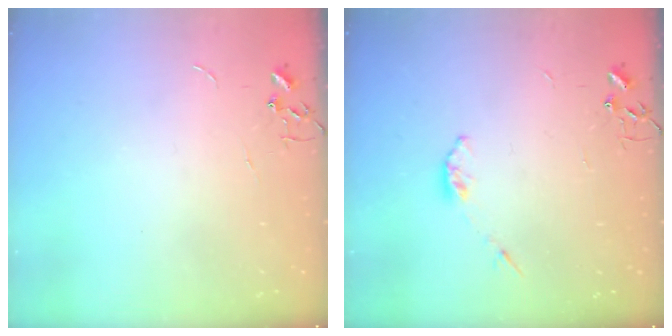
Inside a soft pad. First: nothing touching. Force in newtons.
{"total": 3.4, "press": 3.4, "slide": 0.4}